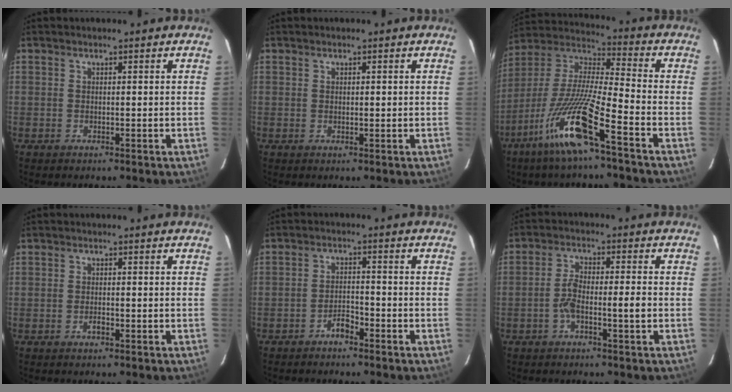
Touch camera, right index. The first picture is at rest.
{"total": 0.7, "force": [0.1, 0.3, 0.6], "torque": [-0.010, 0.000, 0.002]}
{"total": 16.1, "force": [-8.8, 0.5, 13.5], "torque": [-0.285, -0.027, -0.176]}
{"total": 1.1, "force": [-0.6, 0.4, 0.8], "torque": [-0.017, 0.001, -0.010]}
{"total": 2.8, "force": [-2.1, 0.9, 1.5], "torque": [-0.024, 0.004, -0.040]}
{"total": 5.1, "force": [-1.6, 0.9, 4.8], "torque": [-0.093, 0.017, -0.029]}